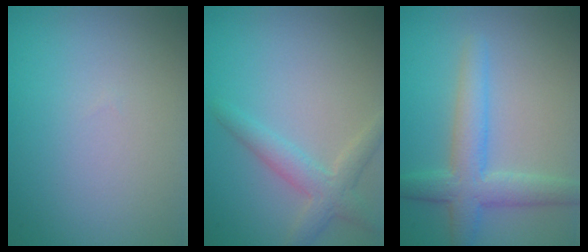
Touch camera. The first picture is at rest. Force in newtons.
{"total": 2.8, "press": 2.8, "slide": 0.1}
{"total": 4.2, "press": 4.2, "slide": 0.2}